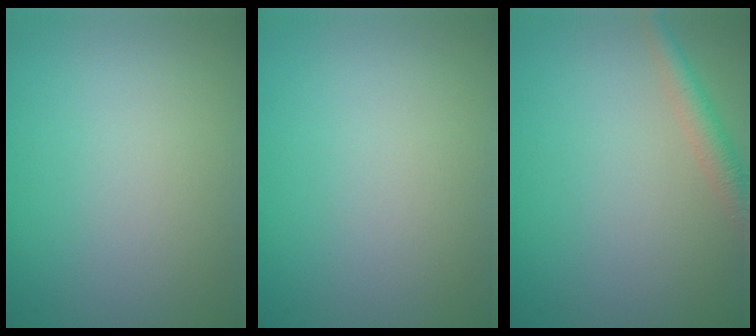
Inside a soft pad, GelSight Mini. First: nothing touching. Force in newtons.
{"total": 0.0}
{"total": 2.4, "press": 2.4, "slide": 0.1}